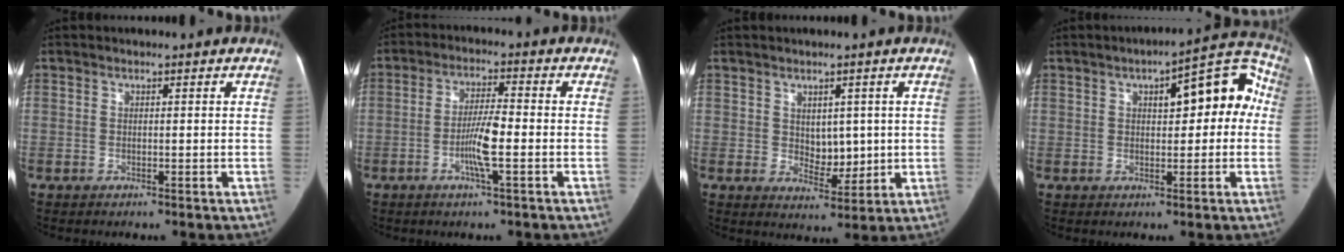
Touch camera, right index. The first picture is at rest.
{"total": 6.6, "force": [-2.0, 0.6, 6.2], "torque": [-0.123, 0.002, -0.038]}
{"total": 5.3, "force": [0.8, 3.4, 3.9], "torque": [-0.053, -0.003, 0.025]}
{"total": 12.3, "force": [2.4, 4.6, 11.1], "torque": [-0.127, 0.052, 0.030]}